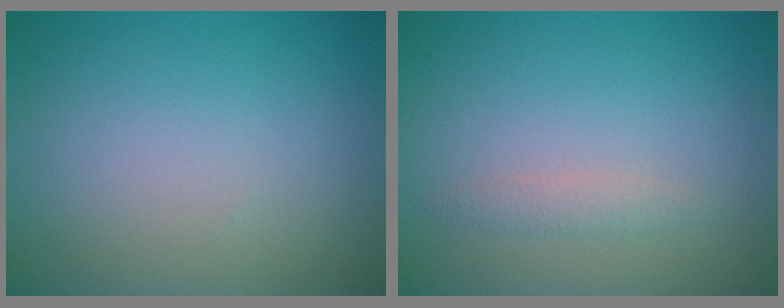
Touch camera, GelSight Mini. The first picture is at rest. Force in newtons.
{"total": 1.1, "press": 1.1, "slide": 0.0}